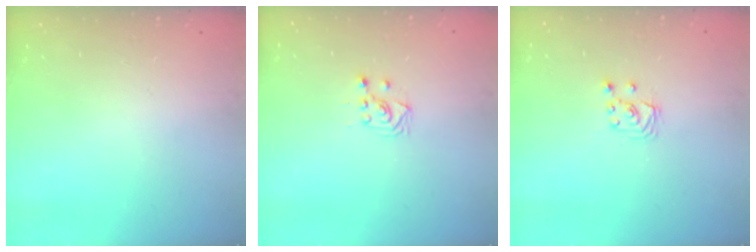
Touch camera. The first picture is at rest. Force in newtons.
{"total": 3.4, "press": 3.3, "slide": 0.9}
{"total": 2.6, "press": 2.6, "slide": 0.3}